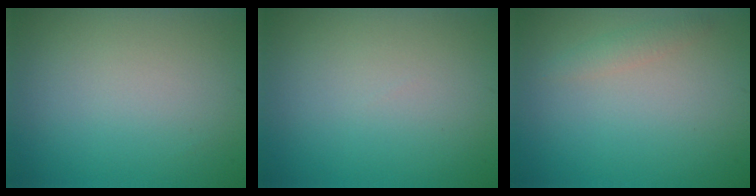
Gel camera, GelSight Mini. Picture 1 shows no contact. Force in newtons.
{"total": 0.0}
{"total": 1.1, "press": 1.1, "slide": 0.1}